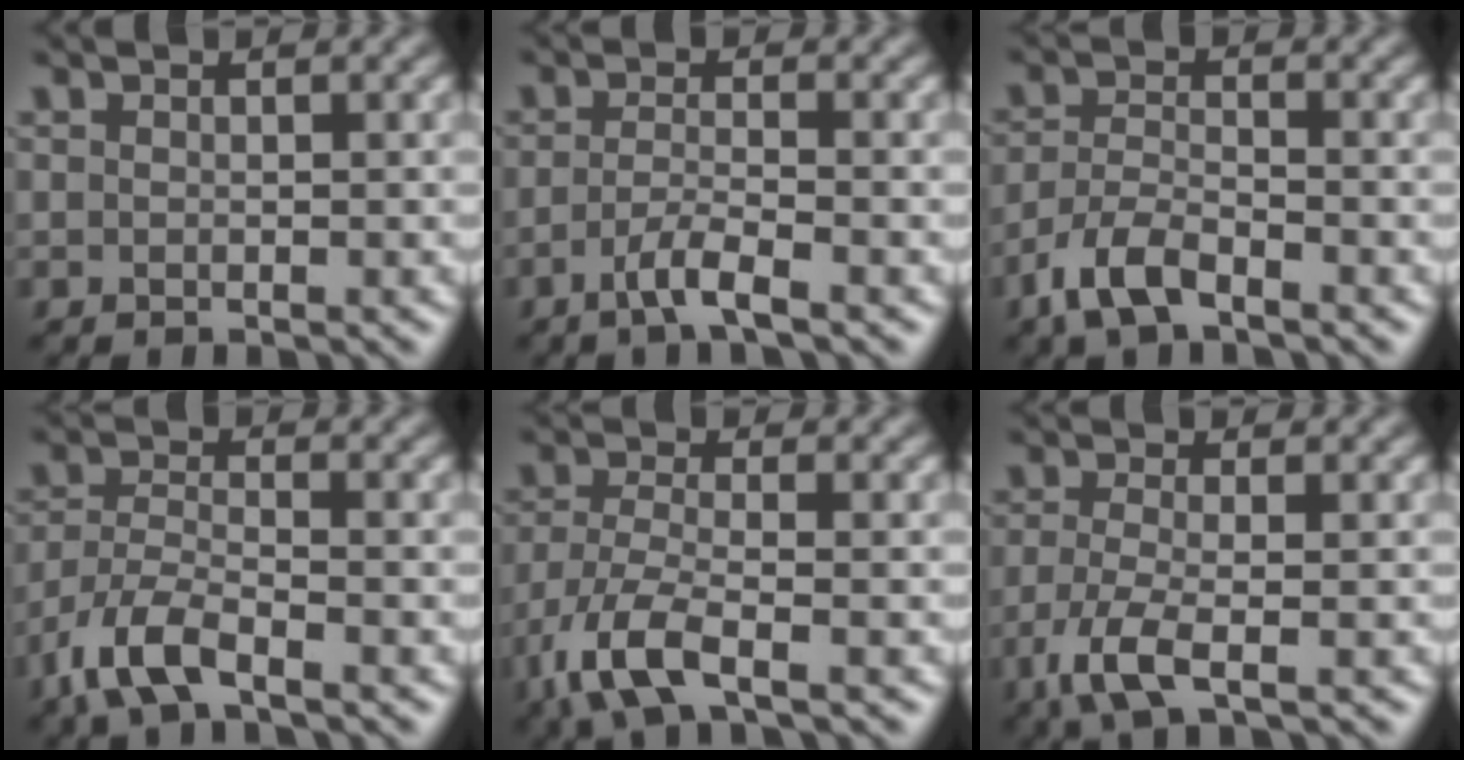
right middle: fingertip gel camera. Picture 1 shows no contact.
{"total": 2.8, "force": [-1.5, 0.5, 2.3], "torque": [-0.043, 0.002, -0.038]}
{"total": 4.1, "force": [-2.8, 1.5, 2.6], "torque": [-0.056, -0.002, -0.063]}
{"total": 5.1, "force": [-3.3, 1.8, 3.4], "torque": [-0.078, -0.009, -0.075]}
{"total": 5.6, "force": [-3.2, 1.8, 4.3], "torque": [-0.105, -0.016, -0.073]}
{"total": 3.9, "force": [-1.9, 1.1, 3.3], "torque": [-0.077, -0.010, -0.045]}